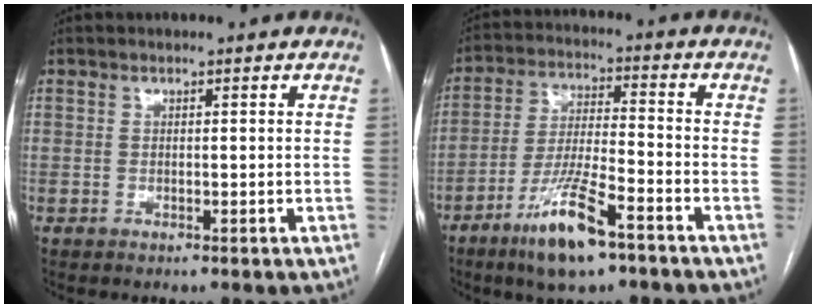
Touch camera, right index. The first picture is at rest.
{"total": 11.4, "force": [-7.0, 1.7, 8.8], "torque": [-0.174, -0.018, -0.127]}